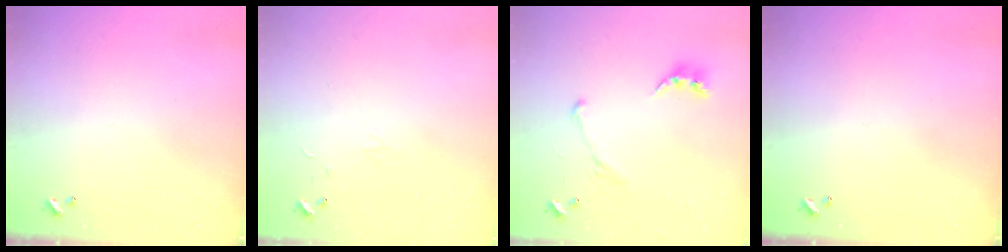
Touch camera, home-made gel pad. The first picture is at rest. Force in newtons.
{"total": 4.7, "press": 4.6, "slide": 0.7}
{"total": 1.6, "press": 1.4, "slide": 0.8}
{"total": 0.0}